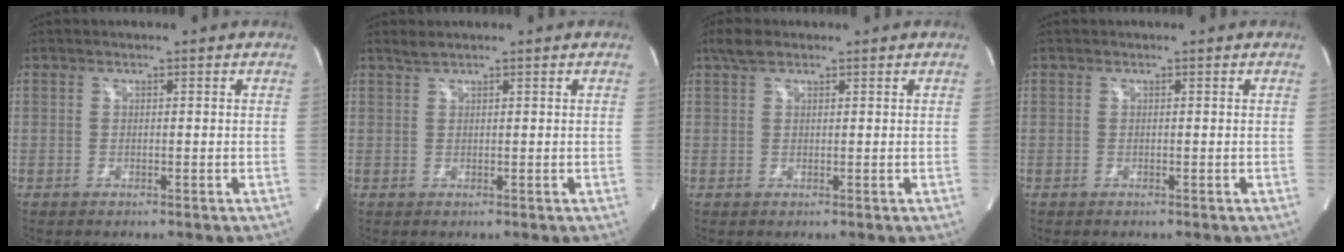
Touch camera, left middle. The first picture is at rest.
{"total": 1.0, "force": [1.0, -0.1, 0.3], "torque": [-0.011, 0.006, 0.025]}
{"total": 2.4, "force": [1.8, 1.0, 1.2], "torque": [-0.030, 0.015, 0.034]}
{"total": 0.0}